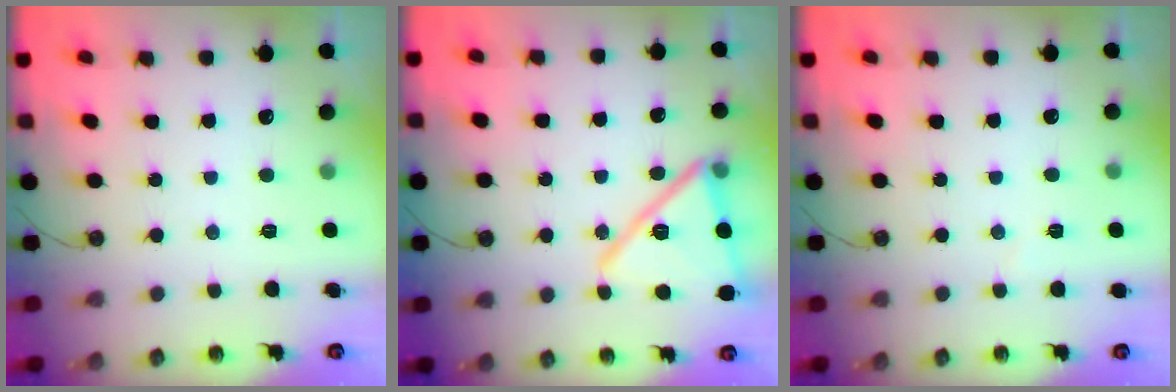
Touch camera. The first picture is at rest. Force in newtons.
{"total": 17.8, "press": 16.4, "slide": 7.0}
{"total": 2.8, "press": 2.7, "slide": 0.8}